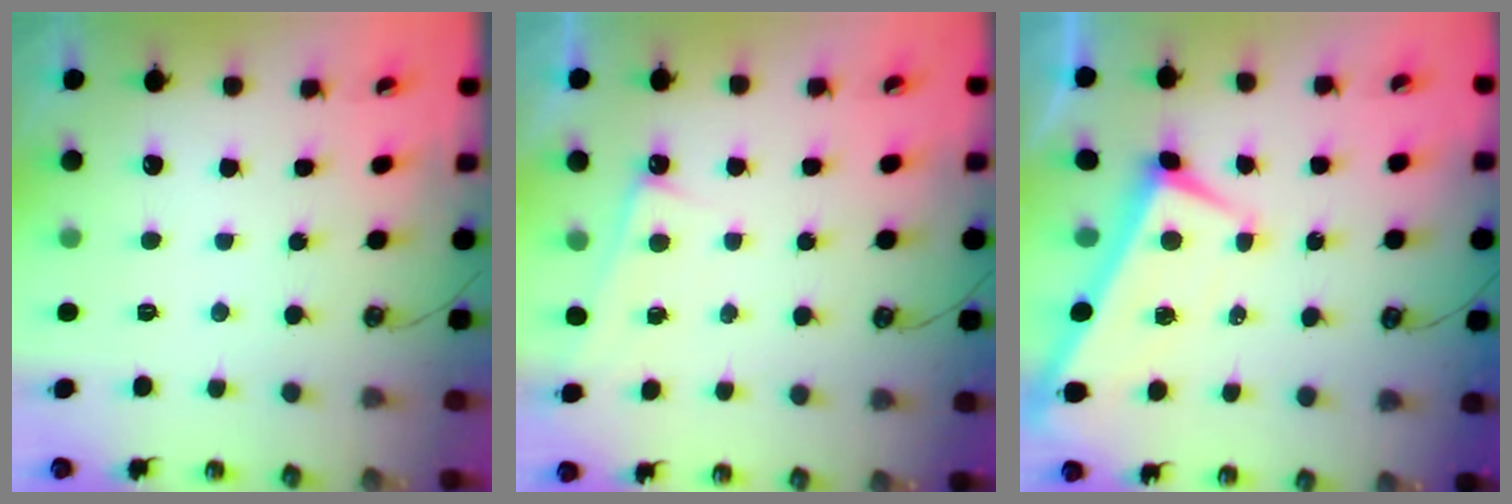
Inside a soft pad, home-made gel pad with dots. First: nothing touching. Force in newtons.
{"total": 2.5, "press": 2.5, "slide": 0.3}
{"total": 1.8, "press": 1.7, "slide": 0.5}